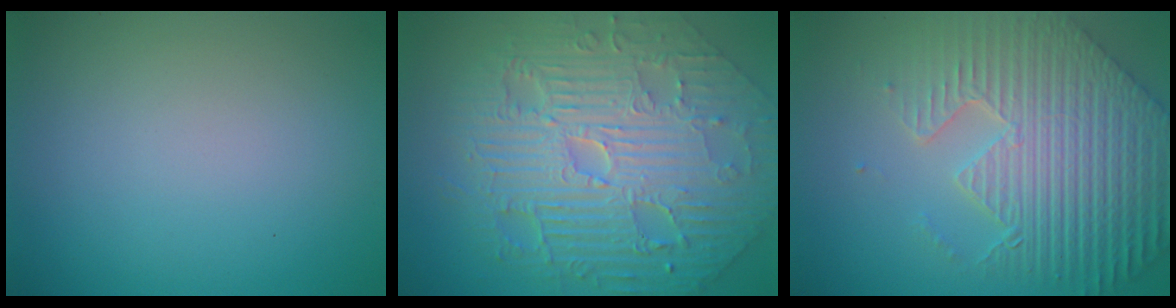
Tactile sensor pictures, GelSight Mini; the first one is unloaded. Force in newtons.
{"total": 11.9, "press": 7.7, "slide": 9.1}
{"total": 9.2, "press": 6.5, "slide": 6.6}